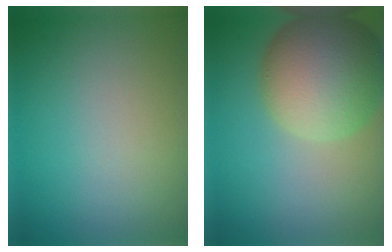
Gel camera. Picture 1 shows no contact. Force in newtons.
{"total": 9.9, "press": 9.9, "slide": 0.4}